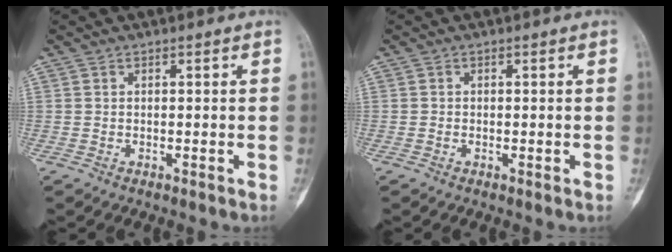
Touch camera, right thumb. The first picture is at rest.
{"total": 0.0}